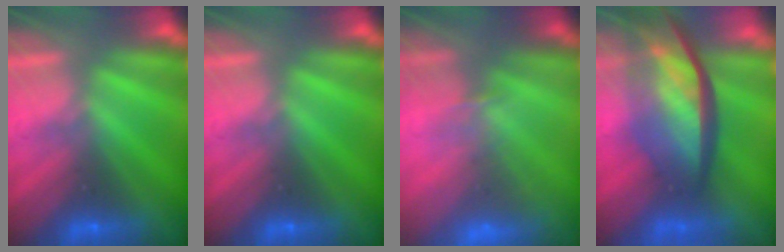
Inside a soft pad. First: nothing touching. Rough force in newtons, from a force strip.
{"total": 0.0}
{"total": 5.5}
{"total": 7.8}